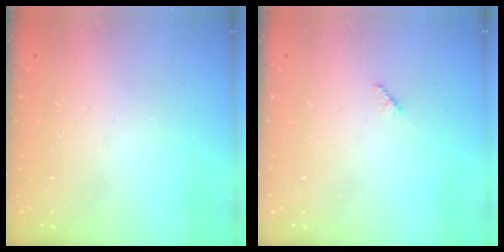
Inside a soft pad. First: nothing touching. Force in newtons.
{"total": 1.9, "press": 1.9, "slide": 0.3}